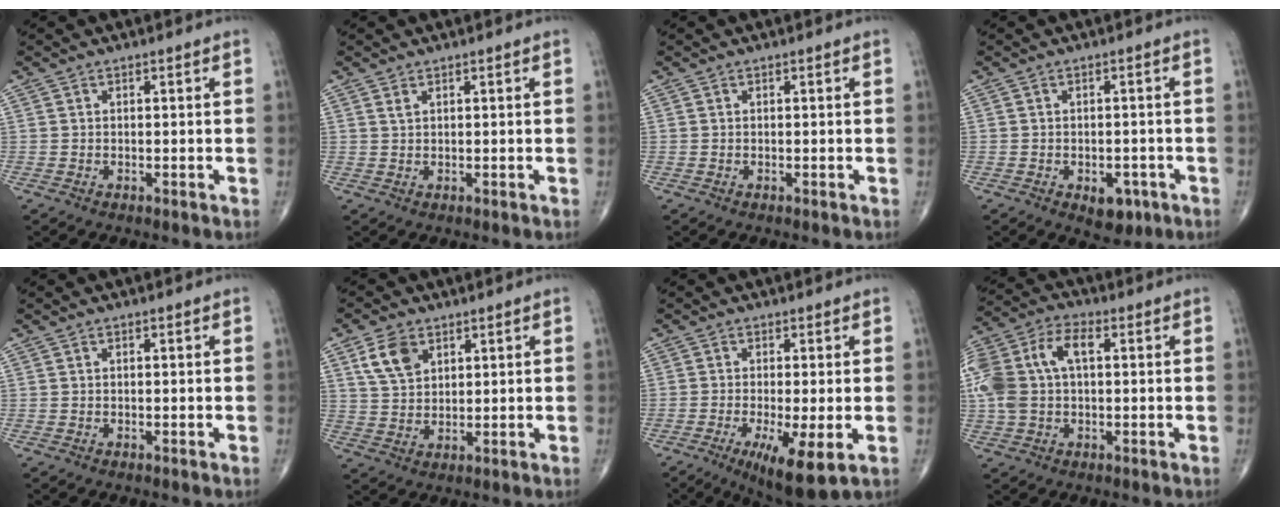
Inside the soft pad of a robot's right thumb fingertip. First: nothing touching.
{"total": 0.9, "force": [0.6, 0.3, 0.5], "torque": [-0.011, 0.002, 0.015]}
{"total": 0.0}
{"total": 4.7, "force": [-2.1, 2.9, 3.1], "torque": [-0.023, 0.007, -0.020]}
{"total": 0.0}
{"total": 6.8, "force": [3.3, 4.4, 3.9], "torque": [-0.062, -0.011, 0.067]}
{"total": 9.3, "force": [-3.0, 2.0, 8.5], "torque": [-0.148, -0.022, -0.047]}
{"total": 14.4, "force": [2.0, 8.5, 11.5], "torque": [-0.265, 0.036, 0.035]}